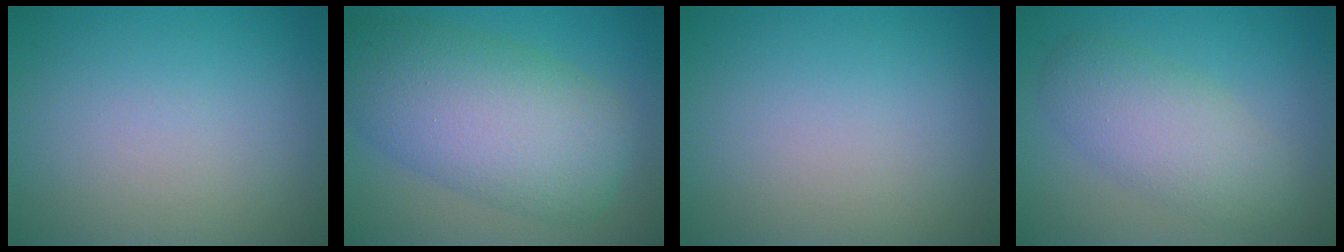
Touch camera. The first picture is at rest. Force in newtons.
{"total": 10.2, "press": 10.2, "slide": 0.1}
{"total": 0.0}
{"total": 4.7, "press": 4.7, "slide": 0.3}